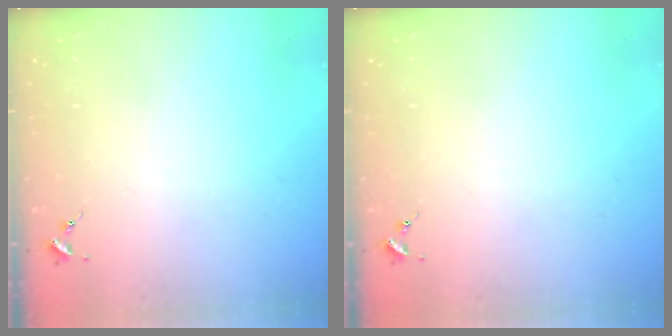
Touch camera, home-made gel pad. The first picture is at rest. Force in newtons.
{"total": 0.0}